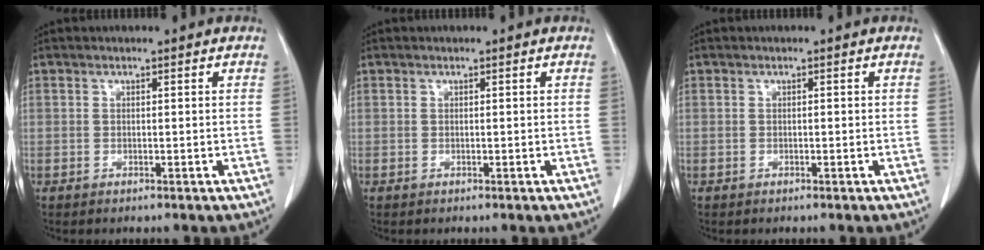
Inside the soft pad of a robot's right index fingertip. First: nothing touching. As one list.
[{"total": 0.0}, {"total": 0.0}]